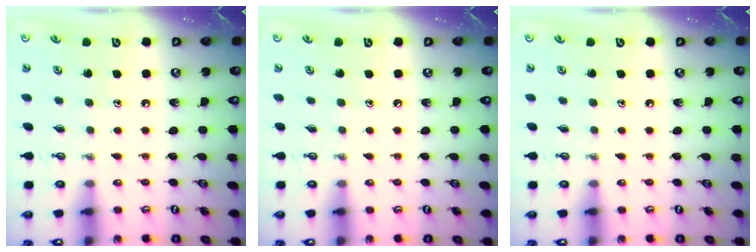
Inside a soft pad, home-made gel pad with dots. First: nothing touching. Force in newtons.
{"total": 0.0}
{"total": 0.0}